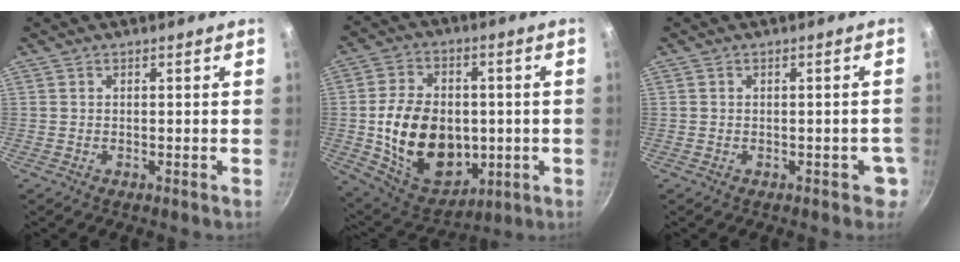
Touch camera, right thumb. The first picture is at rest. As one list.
[{"total": 20.3, "force": [-1.5, 14.7, 14.0], "torque": [-0.206, 0.006, -0.005]}, {"total": 2.5, "force": [-0.9, 1.8, 1.5], "torque": [0.009, 0.018, -0.004]}]